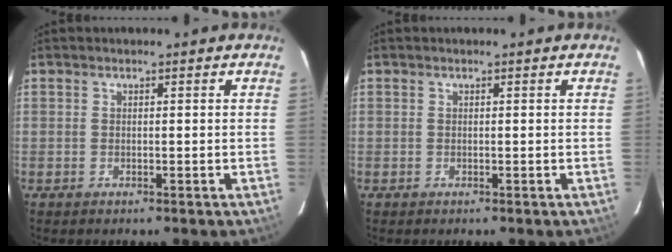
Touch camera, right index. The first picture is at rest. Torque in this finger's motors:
{"motor_torque": [0.00, 0.00, 0.00, 0.00]}